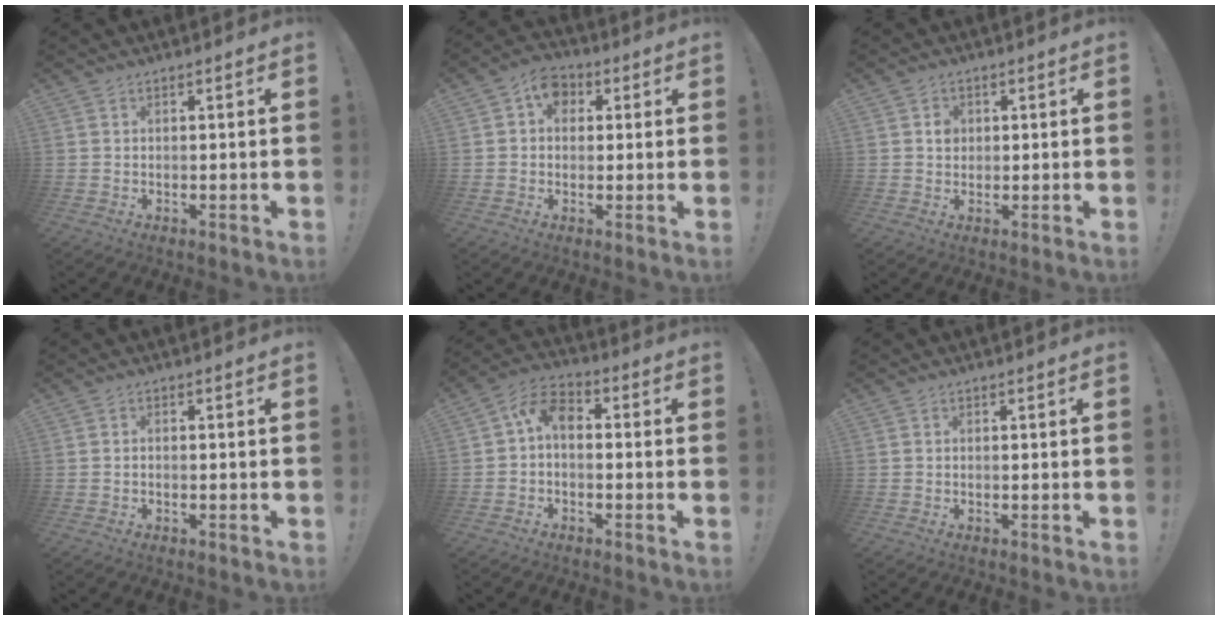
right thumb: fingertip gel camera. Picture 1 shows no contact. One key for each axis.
{"total": 7.1, "fx": 1.6, "fy": 5.8, "fz": 3.7, "tx": -0.064, "ty": 0.008, "tz": 0.033}
{"total": 2.7, "fx": 0.3, "fy": 2.4, "fz": 1.2, "tx": 0.002, "ty": -0.005, "tz": 0.000}
{"total": 0.8, "fx": -0.6, "fy": 0.2, "fz": 0.4, "tx": -0.006, "ty": 0.001, "tz": -0.011}
{"total": 7.5, "fx": 0.3, "fy": 4.7, "fz": 5.9, "tx": -0.123, "ty": 0.009, "tz": 0.011}
{"total": 0.0}